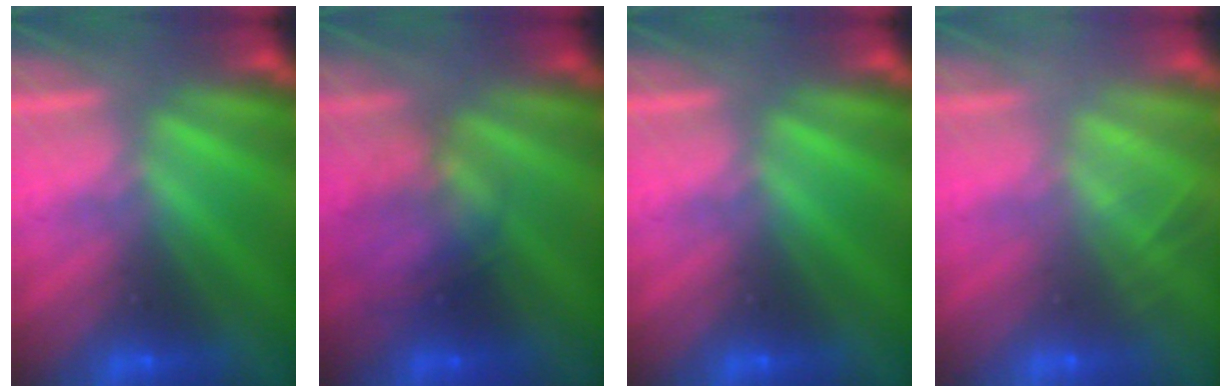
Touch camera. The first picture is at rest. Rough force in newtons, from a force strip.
{"total": 2.2}
{"total": 0.0}
{"total": 2.0}